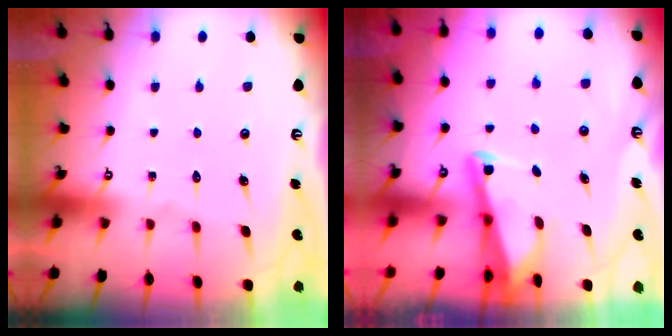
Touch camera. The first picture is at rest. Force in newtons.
{"total": 2.5, "press": 2.5, "slide": 0.2}